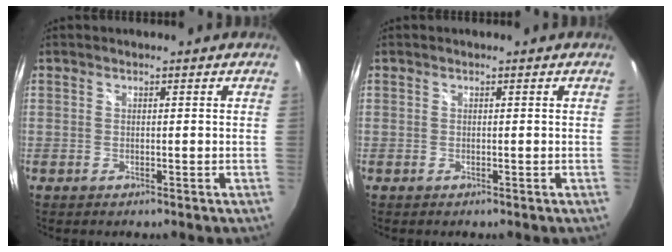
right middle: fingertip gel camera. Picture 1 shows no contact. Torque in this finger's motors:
{"motor_torque": [-0.01, -0.14, 0.02, 0.01]}